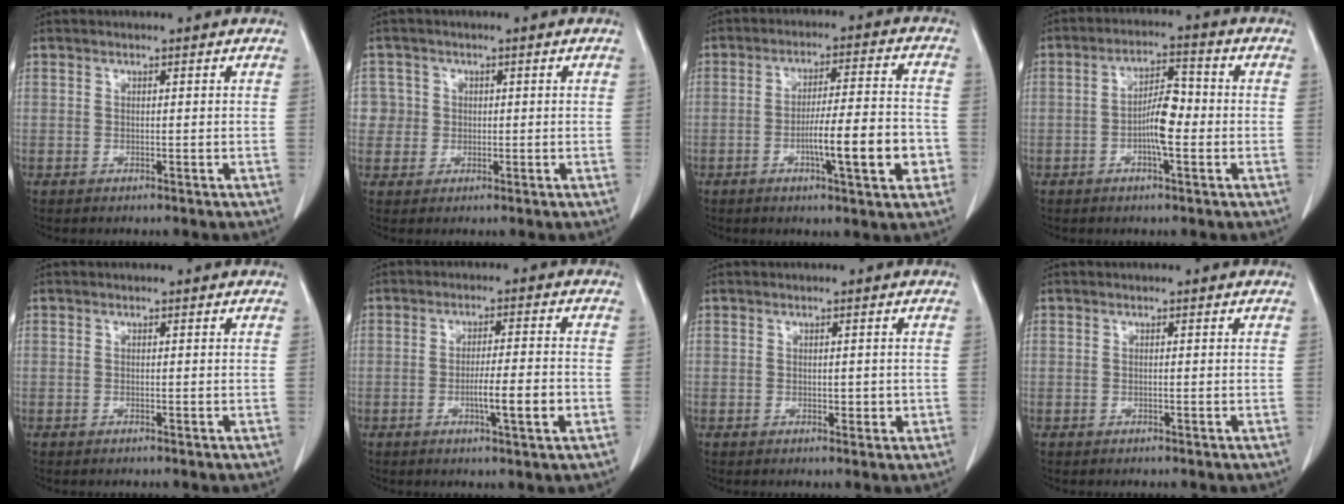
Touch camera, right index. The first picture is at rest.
{"total": 4.4, "force": [0.7, 4.3, -0.2], "torque": [0.019, 0.012, 0.013]}
{"total": 11.0, "force": [-3.3, 1.3, 10.5], "torque": [-0.162, 0.004, -0.050]}
{"total": 6.2, "force": [-1.2, 1.5, 5.9], "torque": [-0.110, 0.010, -0.024]}
{"total": 0.0}
{"total": 6.3, "force": [-1.9, 0.0, 6.0], "torque": [-0.094, -0.006, -0.030]}
{"total": 1.6, "force": [-0.1, 1.0, 1.2], "torque": [-0.013, -0.001, 0.001]}
{"total": 0.0}